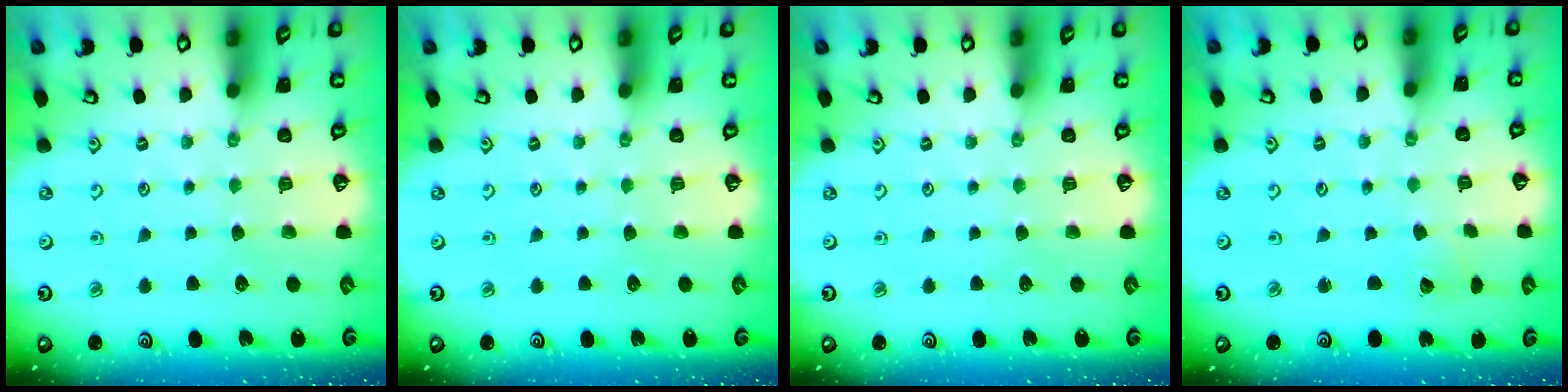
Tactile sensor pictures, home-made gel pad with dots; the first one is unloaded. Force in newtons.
{"total": 0.0}
{"total": 0.0}
{"total": 2.1, "press": 2.1, "slide": 0.1}